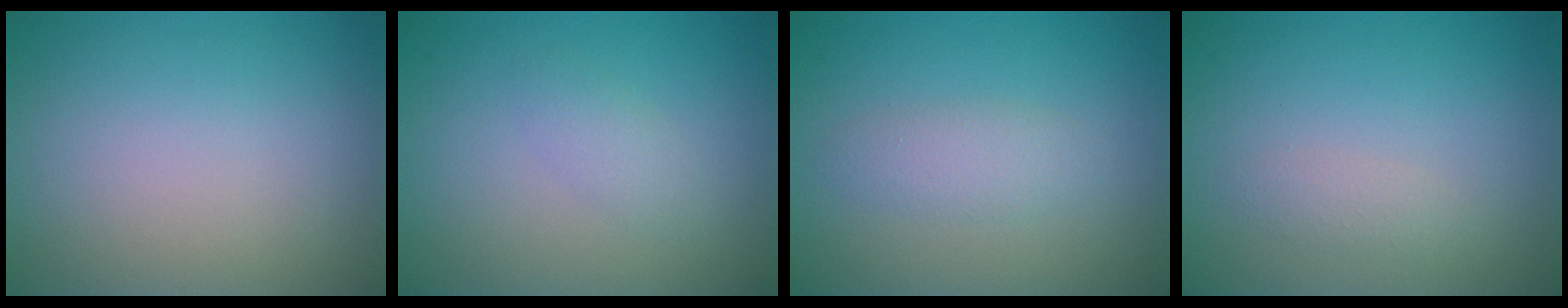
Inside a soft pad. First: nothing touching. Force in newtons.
{"total": 1.4, "press": 1.4, "slide": 0.1}
{"total": 2.0, "press": 2.0, "slide": 0.1}
{"total": 1.1, "press": 1.1, "slide": 0.0}